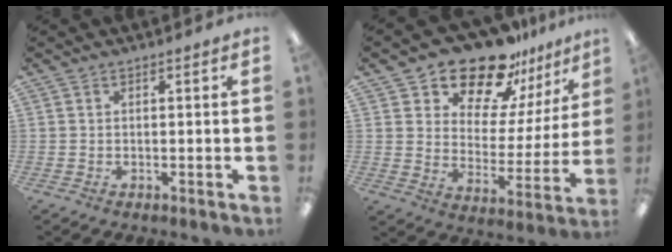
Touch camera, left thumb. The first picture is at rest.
{"total": 17.5, "force": [14.8, 7.4, 5.5], "torque": [-0.099, -0.120, 0.264]}